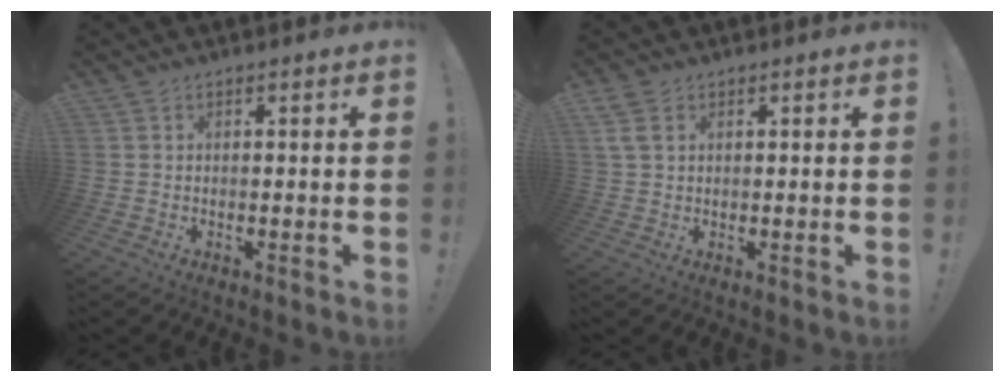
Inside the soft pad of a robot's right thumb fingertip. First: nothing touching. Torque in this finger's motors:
{"motor_torque": [0.58, 1.95, 0.32, -0.22, 0.03]}